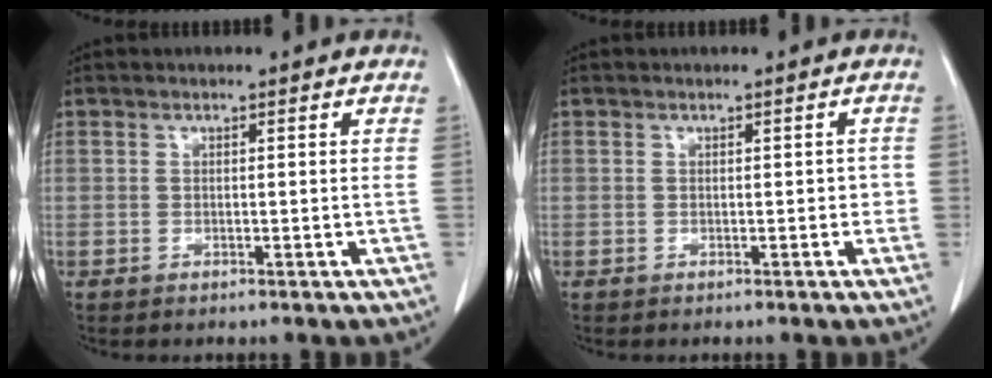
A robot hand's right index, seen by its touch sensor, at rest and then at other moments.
{"total": 1.3, "force": [0.0, 0.9, 0.9], "torque": [-0.004, 0.012, 0.002]}